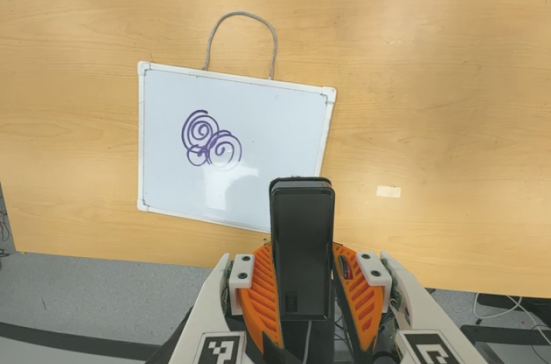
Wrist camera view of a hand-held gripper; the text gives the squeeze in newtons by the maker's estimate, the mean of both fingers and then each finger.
{"total": 5.2, "left": 3.8, "right": 6.6}